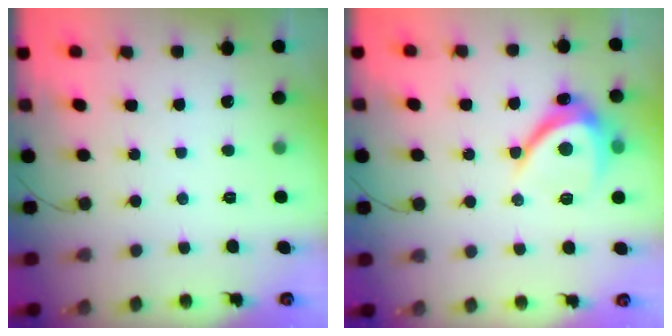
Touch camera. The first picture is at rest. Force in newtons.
{"total": 10.2, "press": 10.2, "slide": 0.8}